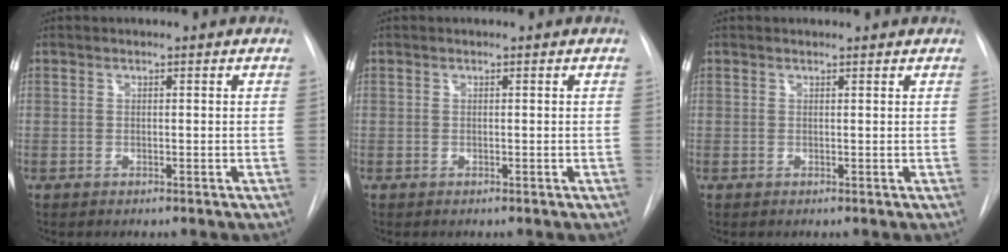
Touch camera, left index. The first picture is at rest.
{"total": 0.0}
{"total": 1.8, "force": [1.8, 0.3, 0.3], "torque": [-0.010, 0.005, 0.015]}